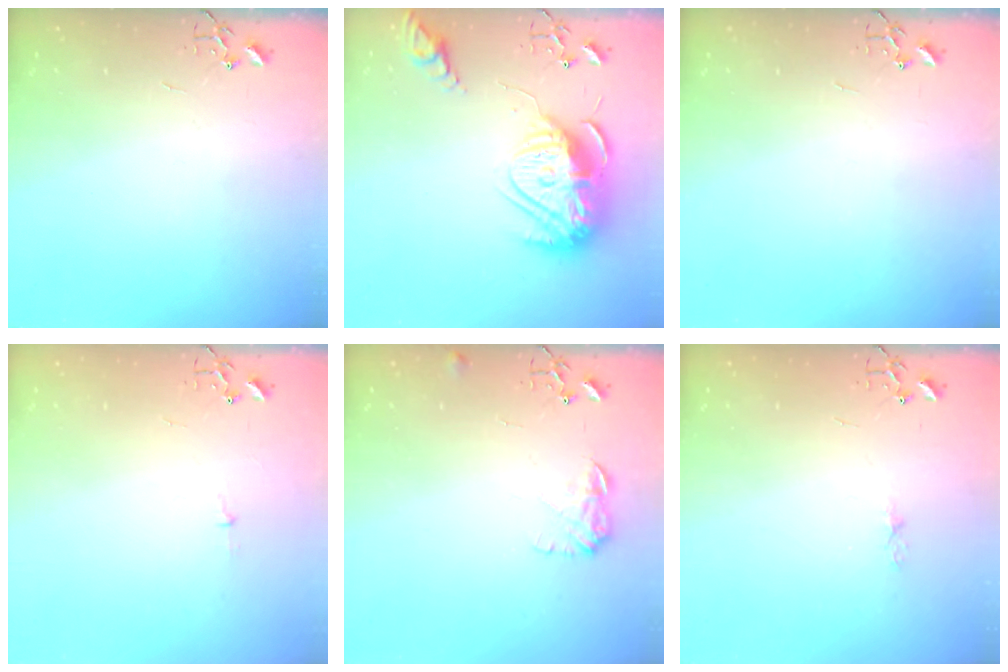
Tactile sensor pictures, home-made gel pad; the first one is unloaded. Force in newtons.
{"total": 17.0, "press": 16.9, "slide": 1.5}
{"total": 0.0}
{"total": 2.7, "press": 2.7, "slide": 0.3}
{"total": 8.2, "press": 8.2, "slide": 0.4}
{"total": 3.6, "press": 3.5, "slide": 0.5}